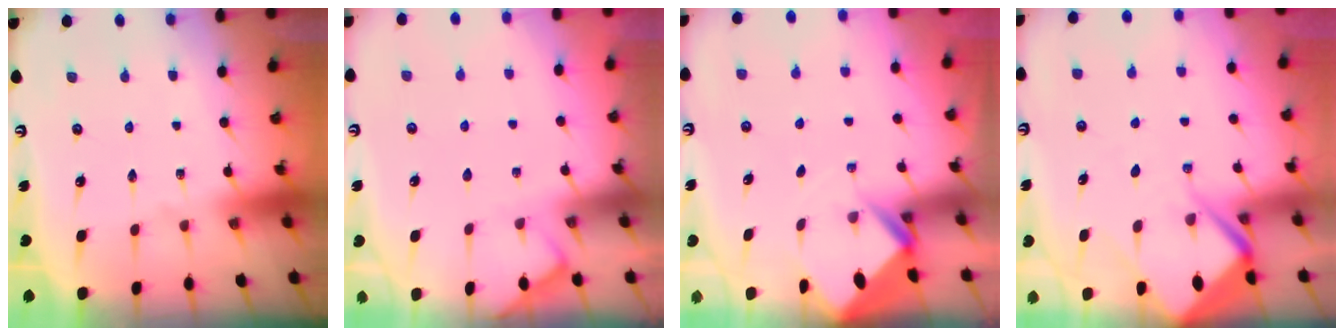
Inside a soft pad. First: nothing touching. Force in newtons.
{"total": 2.5, "press": 2.4, "slide": 0.4}
{"total": 2.5, "press": 2.5, "slide": 0.1}
{"total": 7.8, "press": 7.7, "slide": 0.8}